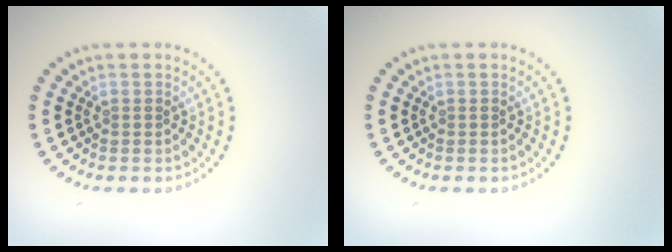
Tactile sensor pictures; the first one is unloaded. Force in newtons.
{"total": 0.0}